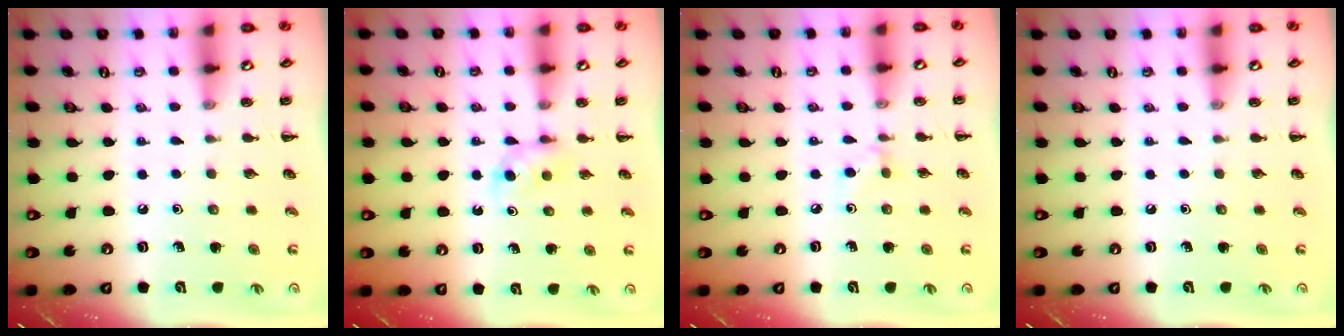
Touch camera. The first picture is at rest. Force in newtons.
{"total": 2.9, "press": 2.6, "slide": 1.2}
{"total": 3.7, "press": 3.5, "slide": 1.4}
{"total": 0.0}